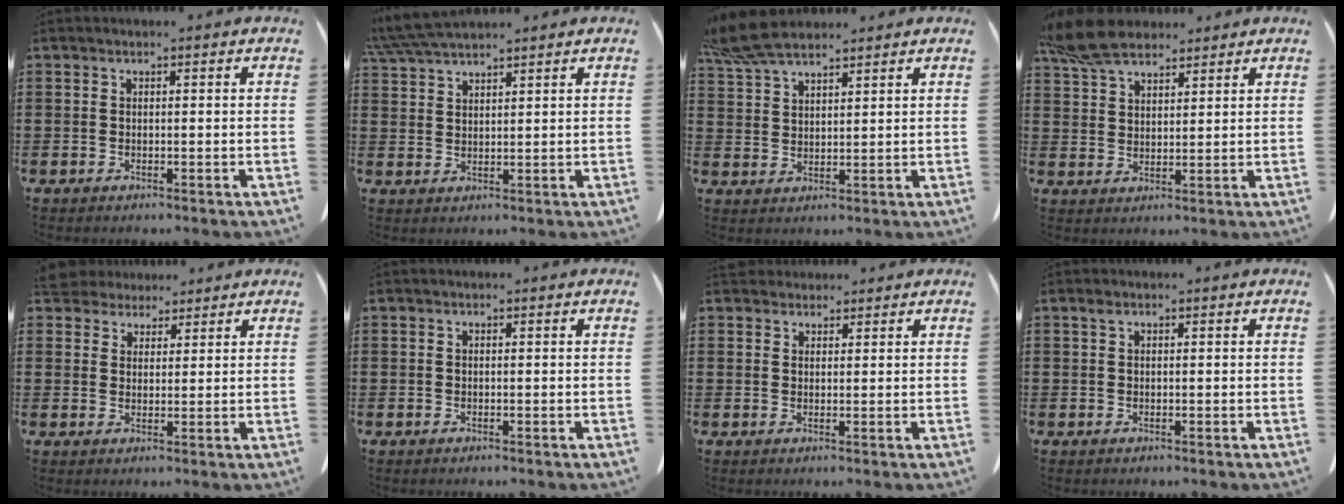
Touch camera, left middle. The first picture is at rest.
{"total": 5.4, "force": [4.9, 0.5, 2.2], "torque": [-0.058, -0.010, 0.094]}
{"total": 7.1, "force": [5.9, 1.8, 3.5], "torque": [-0.086, -0.007, 0.114]}
{"total": 7.9, "force": [6.4, 2.7, 3.7], "torque": [-0.093, -0.004, 0.122]}
{"total": 3.9, "force": [3.6, 1.4, 0.2], "torque": [-0.019, -0.006, 0.069]}
{"total": 0.0}
{"total": 2.3, "force": [2.1, 0.8, 0.2], "torque": [-0.009, 0.000, 0.043]}
{"total": 0.6, "force": [0.4, 0.3, 0.4], "torque": [-0.010, 0.001, 0.008]}